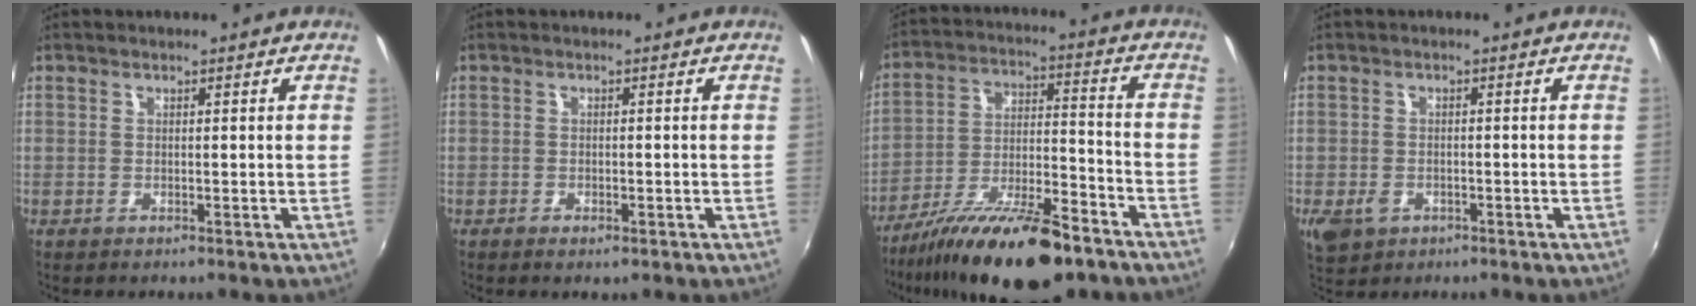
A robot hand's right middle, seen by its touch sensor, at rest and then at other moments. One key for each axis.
{"total": 1.9, "fx": -1.2, "fy": 0.9, "fz": 1.1, "tx": -0.021, "ty": -0.006, "tz": -0.020}
{"total": 21.0, "fx": -15.1, "fy": 5.5, "fz": 13.4, "tx": -0.243, "ty": -0.033, "tz": -0.249}
{"total": 5.4, "fx": -2.4, "fy": 4.0, "fz": 2.8, "tx": -0.064, "ty": -0.011, "tz": -0.039}